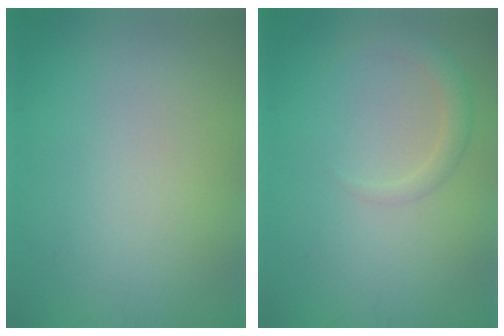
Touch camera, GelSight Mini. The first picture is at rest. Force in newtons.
{"total": 1.8, "press": 1.8, "slide": 0.1}